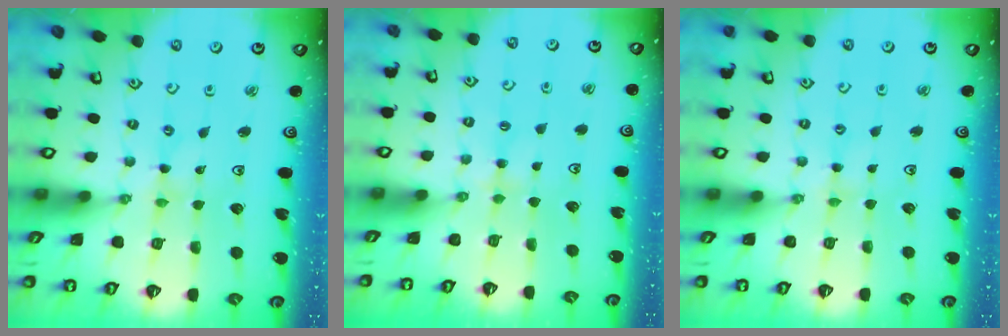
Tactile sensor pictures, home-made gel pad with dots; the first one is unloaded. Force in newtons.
{"total": 2.7, "press": 2.7, "slide": 0.5}
{"total": 2.9, "press": 2.9, "slide": 0.3}